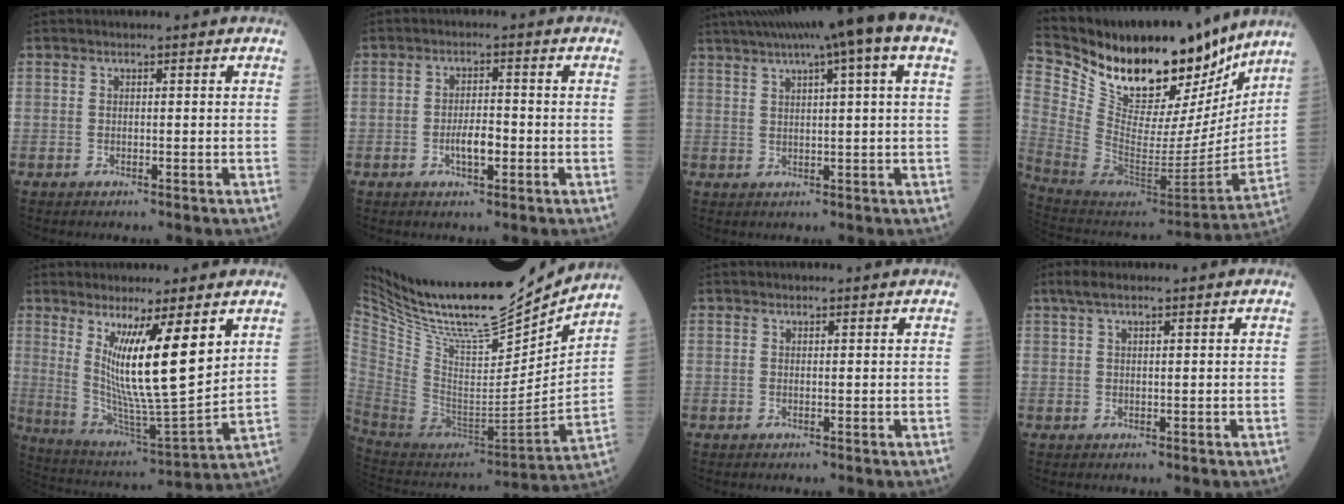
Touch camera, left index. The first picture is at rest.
{"total": 3.6, "force": [-1.5, 1.1, 3.0], "torque": [-0.057, -0.003, -0.027]}
{"total": 14.8, "force": [9.5, 0.3, 11.4], "torque": [-0.194, 0.049, 0.125]}
{"total": 26.3, "force": [21.2, 8.0, 13.5], "torque": [-0.232, -0.024, 0.347]}
{"total": 13.6, "force": [5.2, 0.7, 12.6], "torque": [-0.231, -0.030, 0.101]}
{"total": 25.1, "force": [21.8, 4.2, 11.6], "torque": [-0.214, -0.038, 0.366]}
{"total": 1.5, "force": [1.4, 0.2, 0.5], "torque": [-0.006, 0.013, 0.015]}
{"total": 2.5, "force": [1.7, 0.4, 1.8], "torque": [-0.043, 0.013, 0.035]}